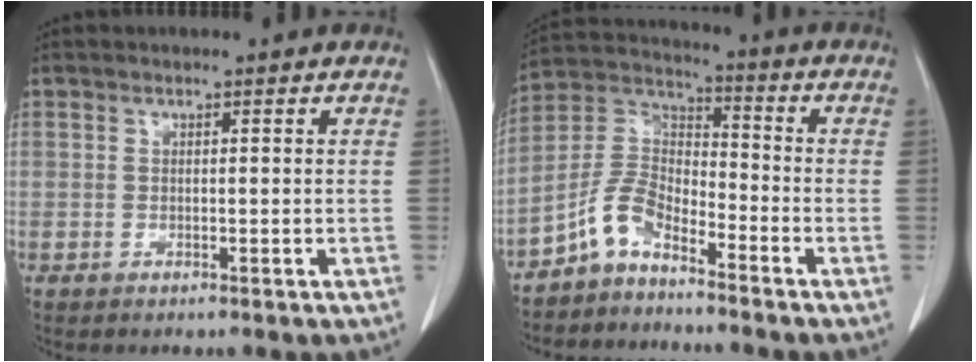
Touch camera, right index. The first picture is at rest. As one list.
[{"total": 7.2, "force": [-5.4, 2.9, 3.8], "torque": [-0.086, 0.023, -0.115]}]